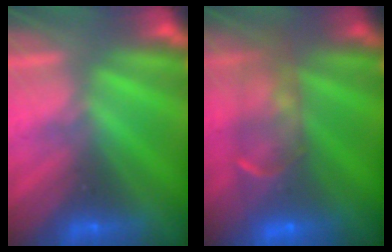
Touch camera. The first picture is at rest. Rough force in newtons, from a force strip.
{"total": 6.1}